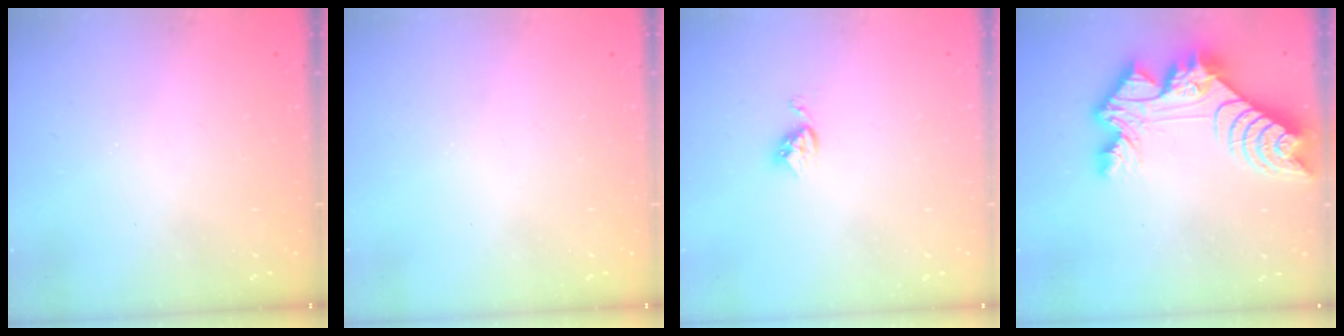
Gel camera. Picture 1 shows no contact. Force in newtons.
{"total": 0.0}
{"total": 3.9, "press": 3.9, "slide": 0.4}
{"total": 14.9, "press": 14.8, "slide": 1.5}